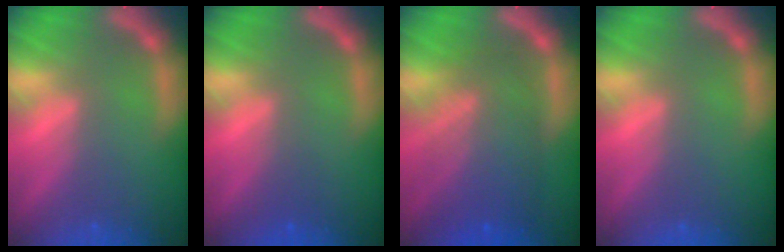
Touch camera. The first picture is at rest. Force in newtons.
{"total": 1.0}
{"total": 8.6}
{"total": 0.0}